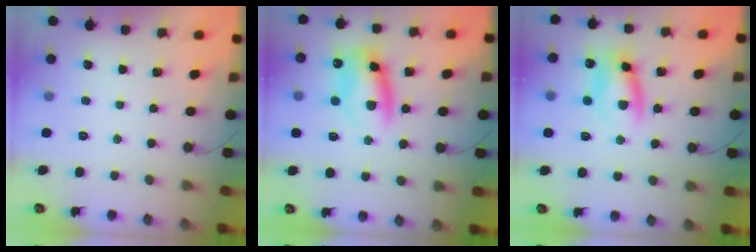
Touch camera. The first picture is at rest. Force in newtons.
{"total": 10.6, "press": 10.4, "slide": 2.3}
{"total": 10.4, "press": 10.2, "slide": 1.9}